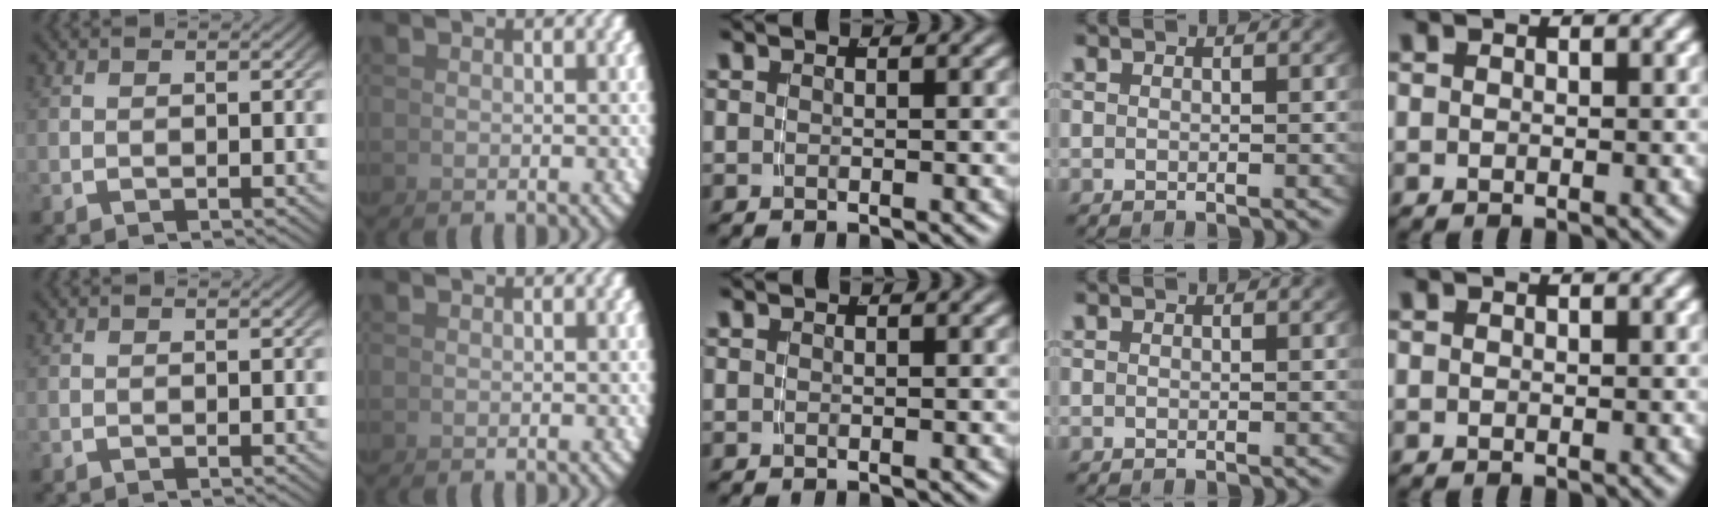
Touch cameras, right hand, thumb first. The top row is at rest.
{}